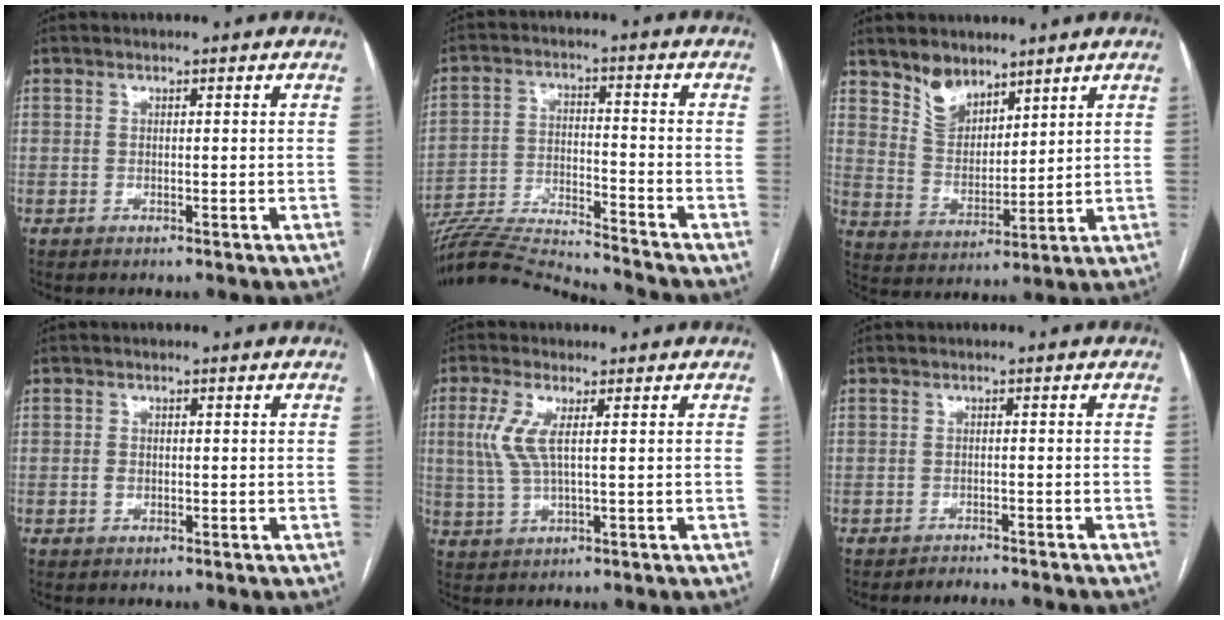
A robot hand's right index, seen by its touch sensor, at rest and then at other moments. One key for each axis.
{"total": 14.7, "fx": -14.3, "fy": -1.0, "fz": 3.3, "tx": -0.060, "ty": 0.002, "tz": -0.245}
{"total": 6.9, "fx": 5.4, "fy": 3.6, "fz": 2.4, "tx": -0.050, "ty": 0.001, "tz": 0.113}
{"total": 1.1, "fx": -0.2, "fy": 0.8, "fz": 0.7, "tx": -0.012, "ty": 0.002, "tz": -0.001}
{"total": 5.5, "fx": 1.3, "fy": 1.2, "fz": 5.2, "tx": -0.137, "ty": 0.002, "tz": 0.029}
{"total": 4.2, "fx": -4.1, "fy": 0.1, "fz": 0.7, "tx": -0.005, "ty": -0.010, "tz": -0.058}